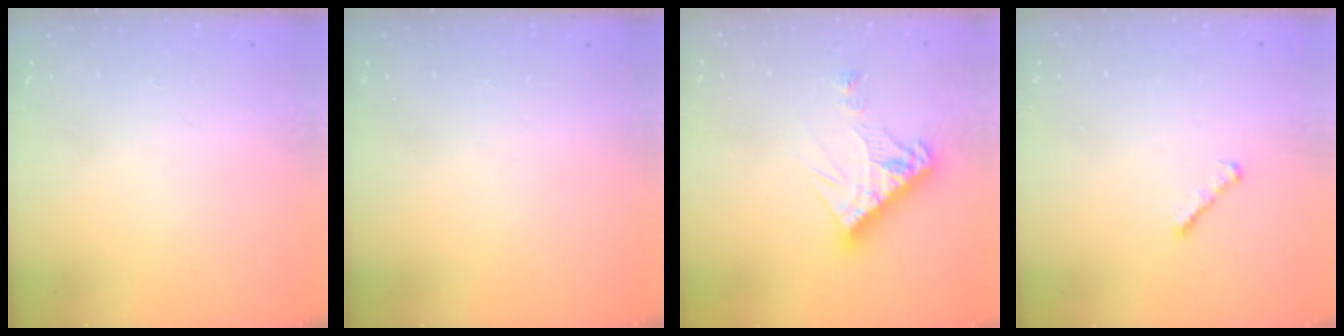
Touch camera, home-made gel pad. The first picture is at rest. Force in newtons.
{"total": 0.0}
{"total": 11.6, "press": 11.6, "slide": 1.0}
{"total": 2.4, "press": 2.3, "slide": 0.6}